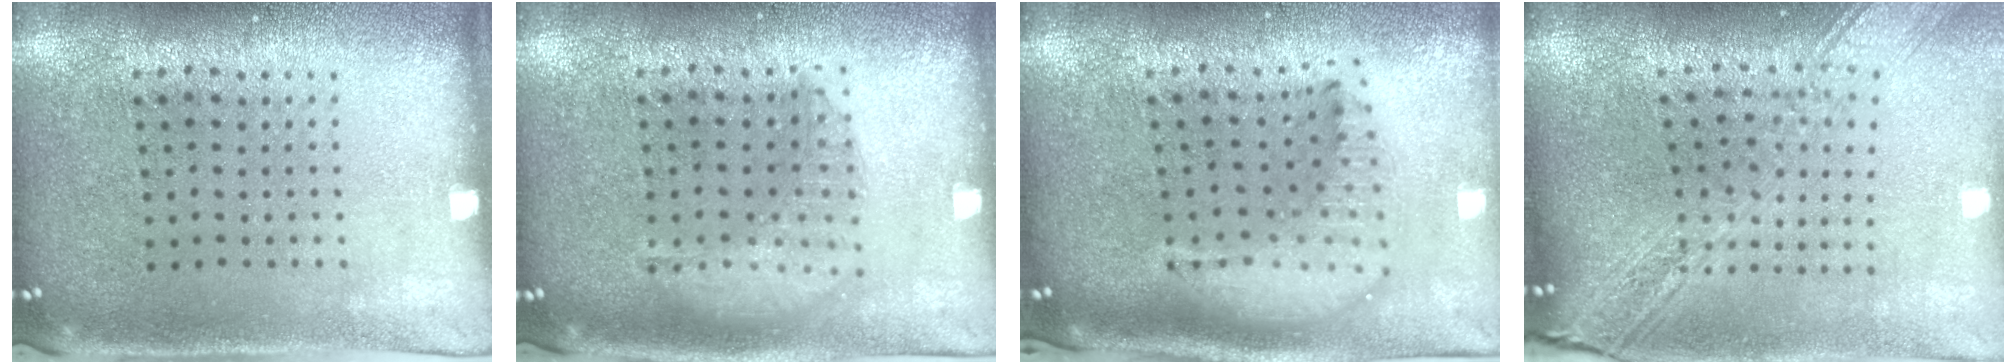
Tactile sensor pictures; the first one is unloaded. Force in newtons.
{"total": 1.4, "press": 1.4, "slide": 0.3}
{"total": 2.0, "press": 1.6, "slide": 1.2}
{"total": 2.9, "press": 2.2, "slide": 1.9}